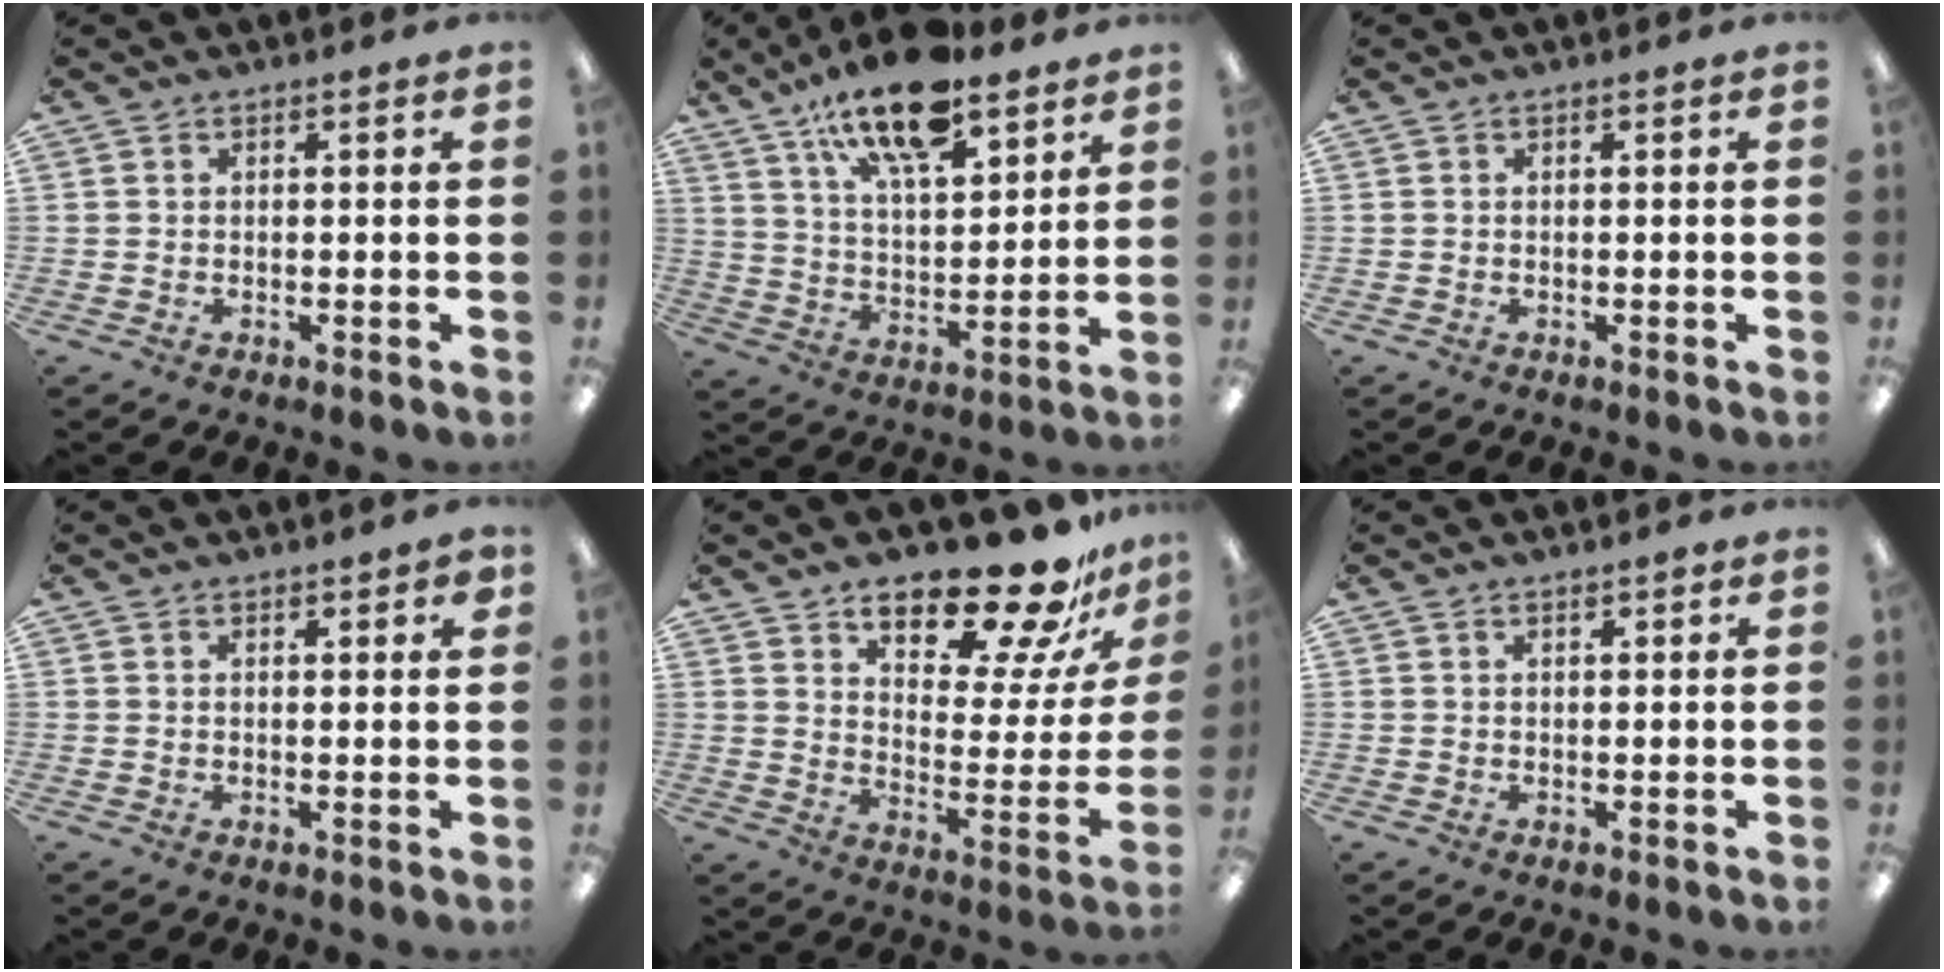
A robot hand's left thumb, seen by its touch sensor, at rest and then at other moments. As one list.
[{"total": 17.7, "force": [12.8, 6.5, 10.4], "torque": [-0.173, -0.063, 0.216]}, {"total": 0.0}, {"total": 1.9, "force": [1.4, 0.5, 1.1], "torque": [-0.007, -0.007, 0.022]}, {"total": 19.7, "force": [15.9, 6.1, 9.8], "torque": [-0.138, -0.122, 0.264]}, {"total": 1.1, "force": [0.9, 0.4, 0.6], "torque": [-0.004, -0.003, 0.014]}]